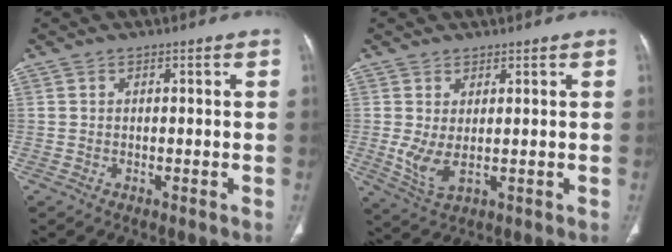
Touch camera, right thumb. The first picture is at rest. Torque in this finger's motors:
{"motor_torque": [2.61, 2.40, 0.41, -0.65, 0.19]}